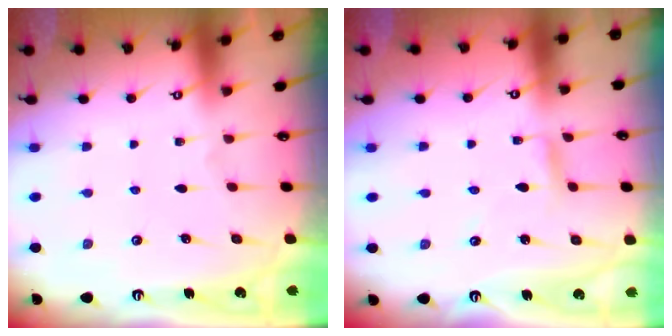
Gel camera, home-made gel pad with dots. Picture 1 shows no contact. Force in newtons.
{"total": 2.9, "press": 2.9, "slide": 0.0}